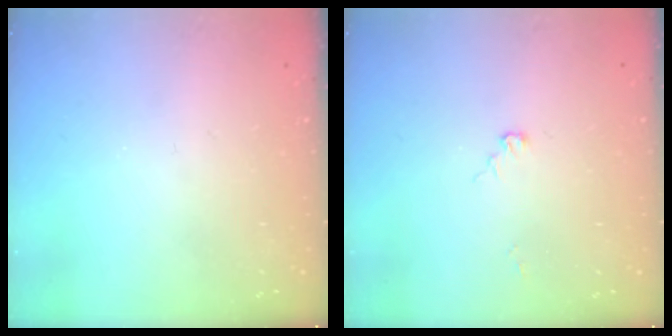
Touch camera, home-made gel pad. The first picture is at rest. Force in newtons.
{"total": 4.5, "press": 4.5, "slide": 0.5}